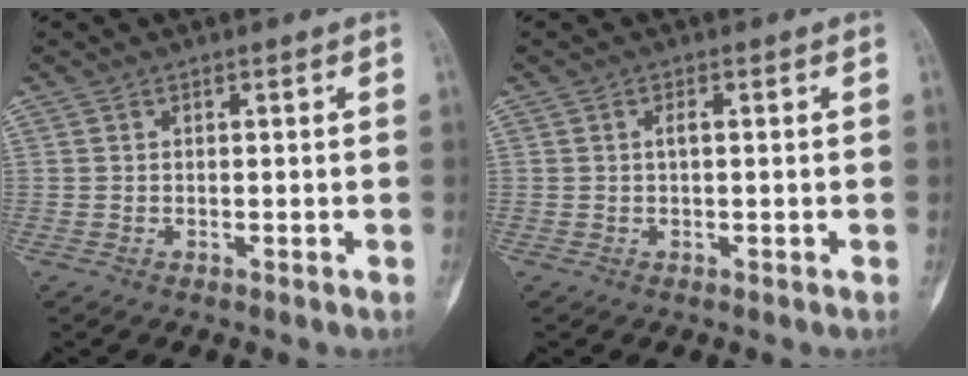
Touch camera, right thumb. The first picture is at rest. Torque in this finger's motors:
{"motor_torque": [0.45, 0.27, 0.51, -0.02, 0.03]}